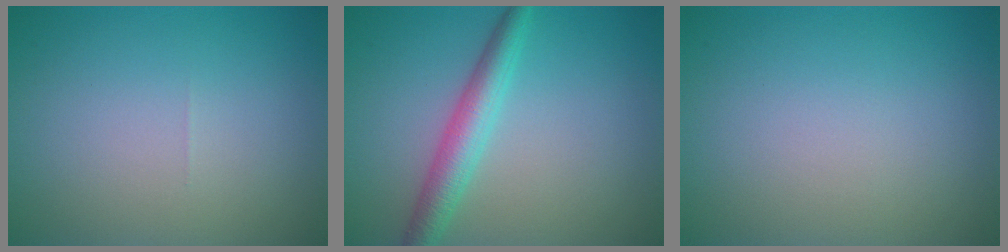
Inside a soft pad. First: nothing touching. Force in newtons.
{"total": 3.6, "press": 3.6, "slide": 0.1}
{"total": 0.0}